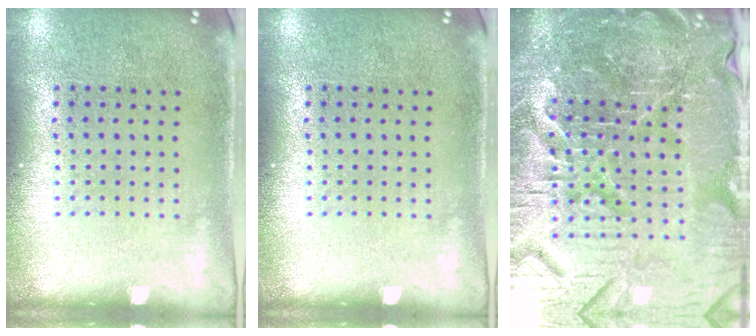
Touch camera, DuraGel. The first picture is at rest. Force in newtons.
{"total": 0.0}
{"total": 7.2, "press": 6.4, "slide": 3.3}